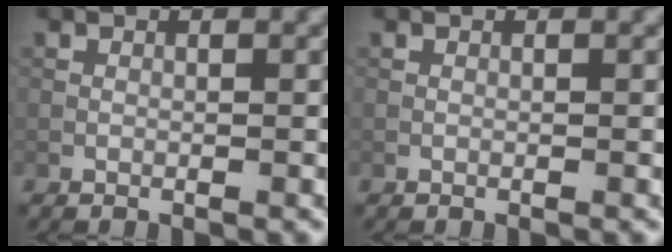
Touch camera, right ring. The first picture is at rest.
{"total": 0.0}